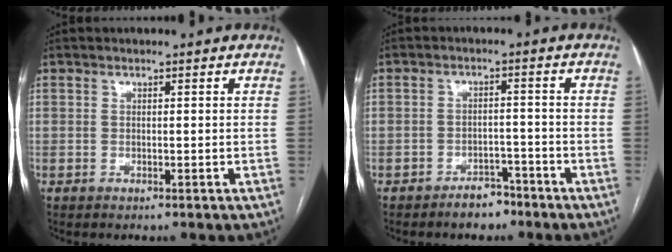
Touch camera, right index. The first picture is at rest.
{"total": 3.8, "force": [-3.0, 2.1, 1.0], "torque": [-0.013, 0.009, -0.043]}